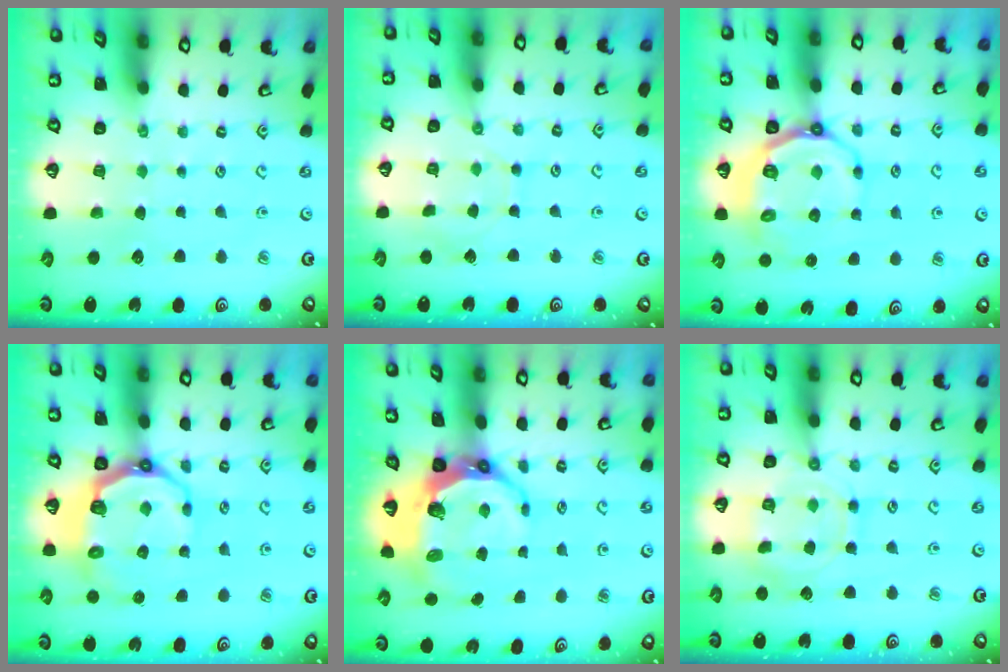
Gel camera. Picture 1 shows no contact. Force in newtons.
{"total": 6.4, "press": 6.4, "slide": 0.5}
{"total": 8.9, "press": 8.3, "slide": 3.4}
{"total": 9.6, "press": 8.5, "slide": 4.4}
{"total": 10.3, "press": 9.1, "slide": 4.7}
{"total": 11.5, "press": 11.5, "slide": 0.7}